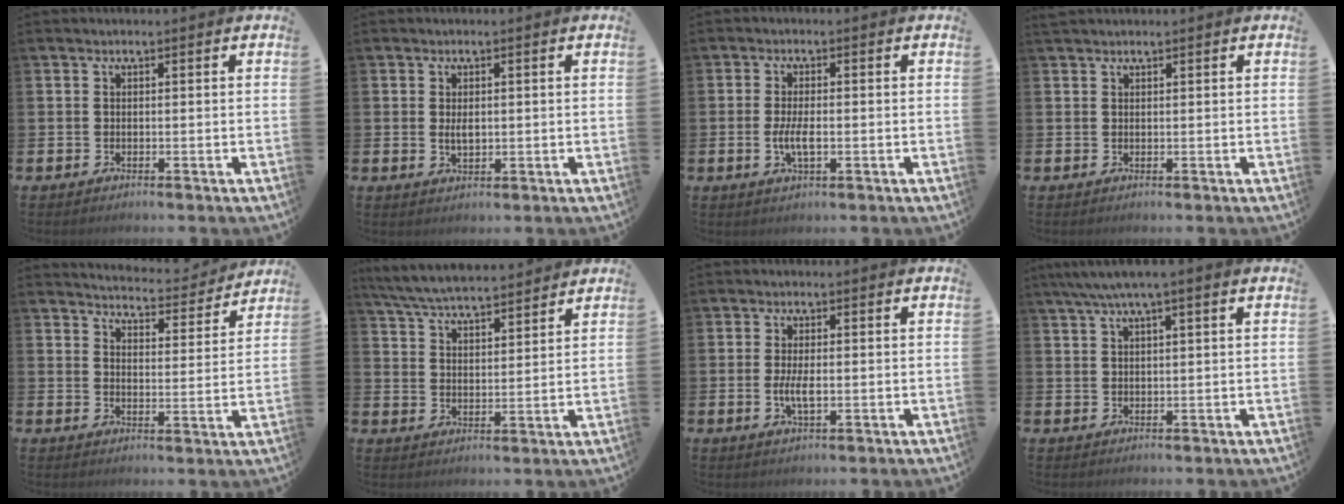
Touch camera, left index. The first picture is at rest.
{"total": 1.7, "force": [0.4, 0.9, 1.4], "torque": [-0.020, 0.001, 0.003]}
{"total": 3.5, "force": [-0.6, 1.3, 3.2], "torque": [-0.062, -0.002, -0.013]}
{"total": 0.9, "force": [0.8, 0.2, 0.1], "torque": [0.009, -0.004, 0.013]}
{"total": 4.8, "force": [4.8, 0.4, 0.2], "torque": [-0.012, -0.043, 0.081]}
{"total": 6.4, "force": [6.2, 0.6, 1.2], "torque": [-0.051, -0.033, 0.114]}
{"total": 3.0, "force": [-0.3, 1.1, 2.8], "torque": [-0.050, 0.000, -0.006]}
{"total": 3.3, "force": [2.3, 0.0, 2.4], "torque": [-0.051, 0.001, 0.042]}